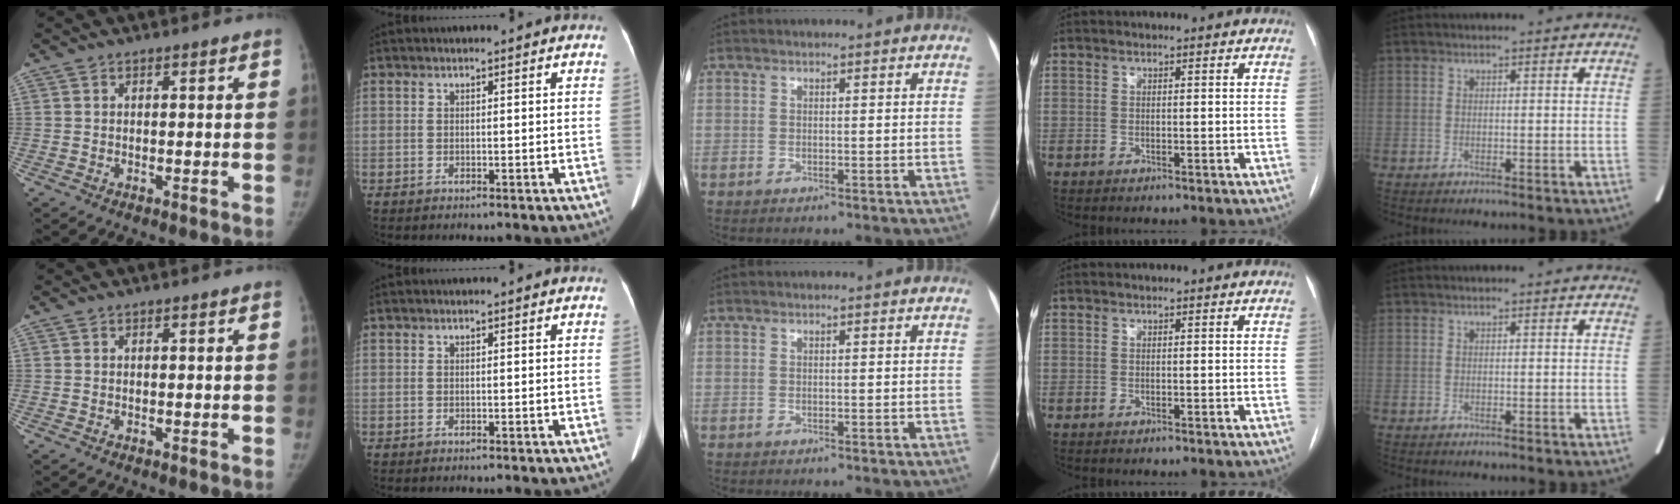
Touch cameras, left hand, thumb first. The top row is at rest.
{}